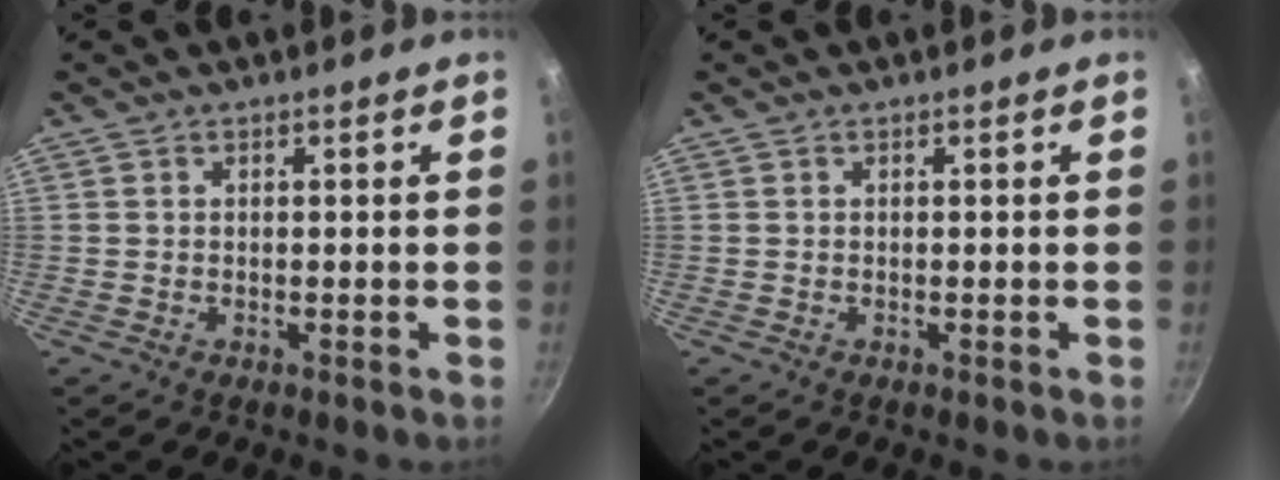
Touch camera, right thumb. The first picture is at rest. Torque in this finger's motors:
{"motor_torque": [0.00, 0.00, 0.00, 0.01, 0.00]}